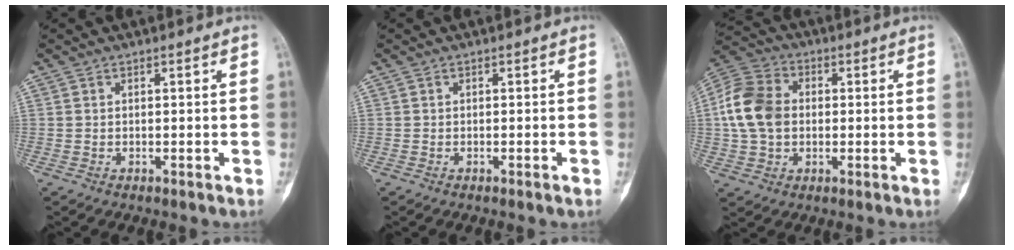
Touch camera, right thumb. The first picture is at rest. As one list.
[{"total": 0.6, "force": [-0.3, -0.1, 0.5], "torque": [-0.007, 0.000, -0.006]}, {"total": 12.0, "force": [0.5, 9.0, 7.9], "torque": [-0.148, 0.023, 0.003]}]